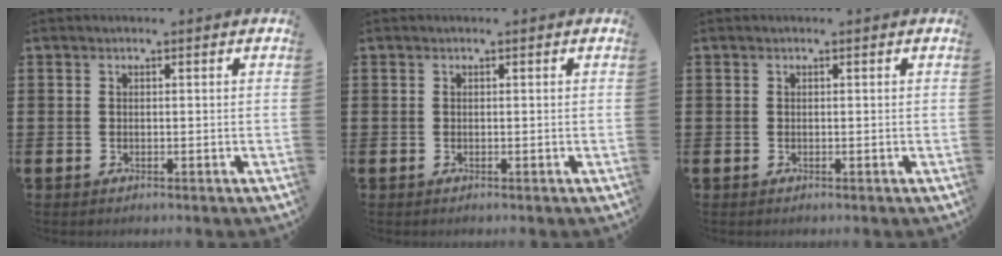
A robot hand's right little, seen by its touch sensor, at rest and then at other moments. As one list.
[{"total": 0.0}, {"total": 0.0}]